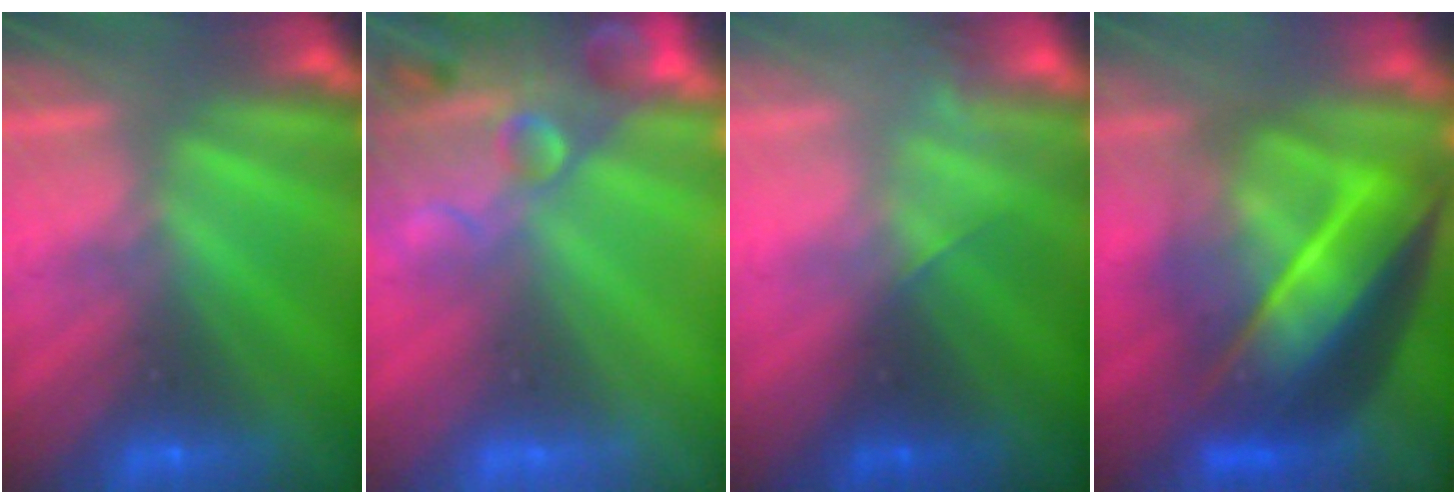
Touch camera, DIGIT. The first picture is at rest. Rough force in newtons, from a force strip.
{"total": 7.6}
{"total": 1.8}
{"total": 6.9}